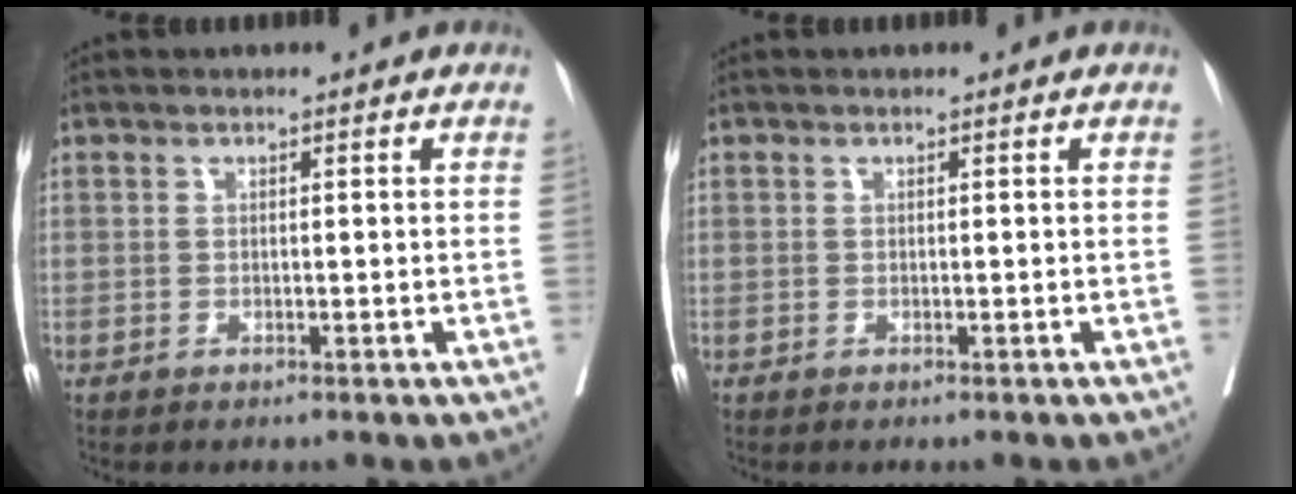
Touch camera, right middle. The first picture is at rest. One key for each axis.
{"total": 0.0}